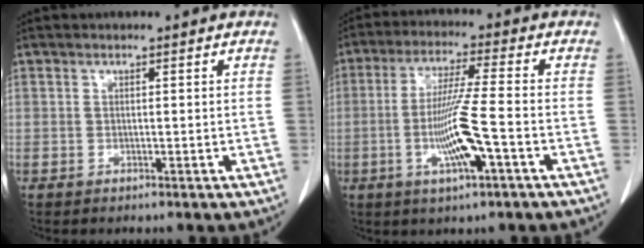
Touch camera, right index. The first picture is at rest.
{"total": 10.2, "force": [-2.9, -0.1, 9.8], "torque": [-0.194, -0.010, -0.055]}